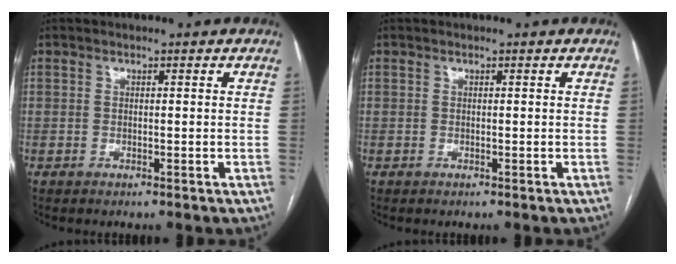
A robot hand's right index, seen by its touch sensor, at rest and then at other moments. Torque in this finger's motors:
{"motor_torque": [0.00, 0.00, 0.00, 0.00]}